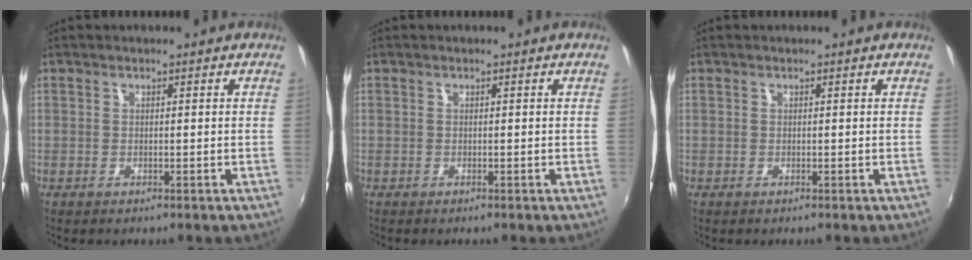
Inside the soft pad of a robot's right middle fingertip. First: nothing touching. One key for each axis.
{"total": 0.0}
{"total": 0.0}